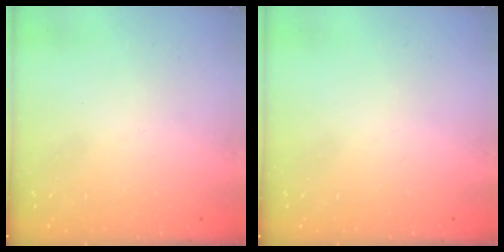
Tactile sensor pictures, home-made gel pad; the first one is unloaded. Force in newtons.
{"total": 0.0}